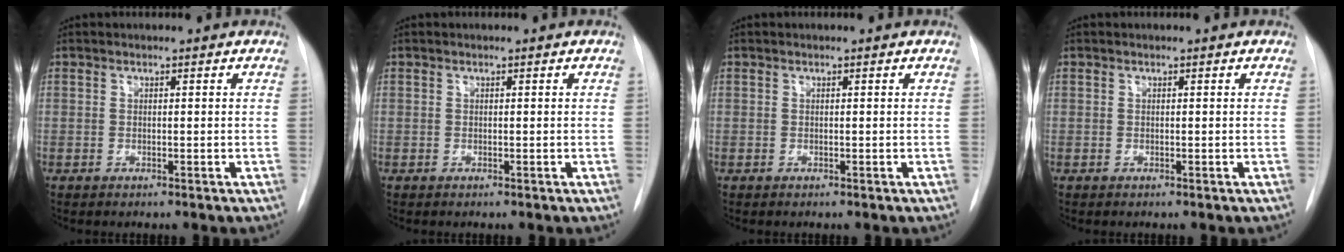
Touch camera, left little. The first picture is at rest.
{"total": 0.0}
{"total": 0.0}
{"total": 0.0}